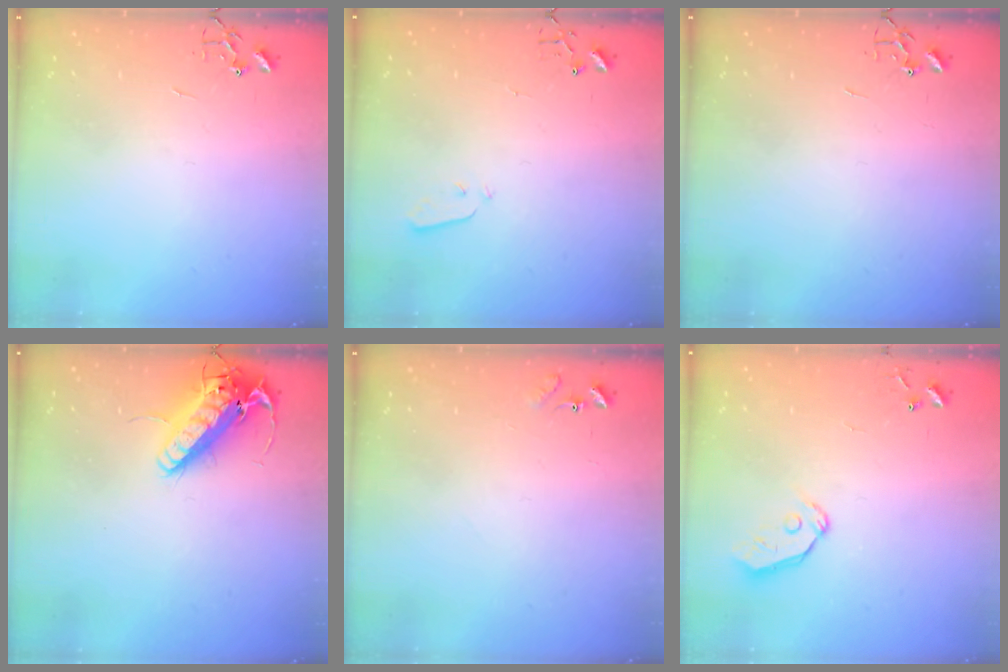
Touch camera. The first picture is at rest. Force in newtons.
{"total": 3.0, "press": 3.0, "slide": 0.3}
{"total": 0.0}
{"total": 15.9, "press": 15.7, "slide": 2.8}
{"total": 7.7, "press": 7.6, "slide": 0.6}
{"total": 6.8, "press": 6.8, "slide": 0.7}